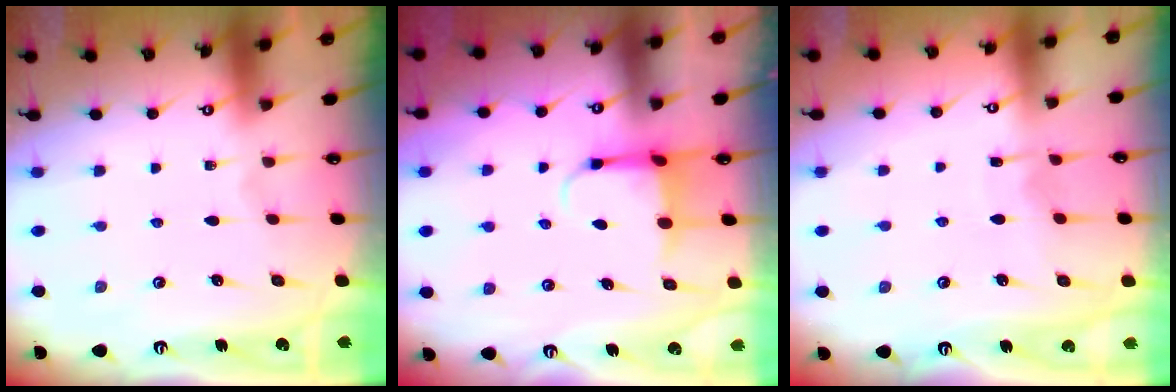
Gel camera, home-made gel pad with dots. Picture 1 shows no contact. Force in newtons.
{"total": 5.2, "press": 5.1, "slide": 1.1}
{"total": 5.3, "press": 5.2, "slide": 0.5}